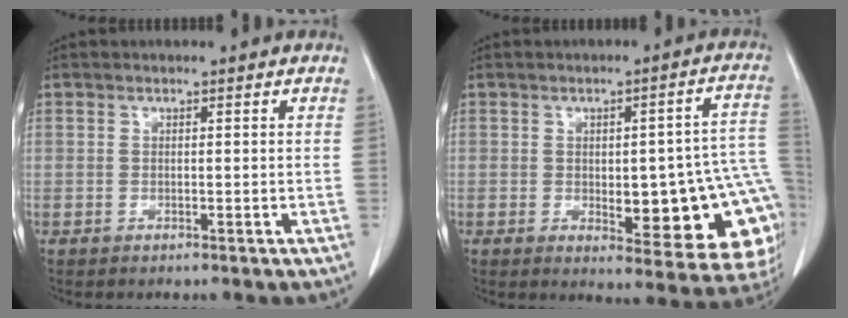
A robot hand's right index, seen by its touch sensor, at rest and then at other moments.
{"total": 18.4, "force": [-3.3, 6.2, 17.0], "torque": [-0.117, 0.028, -0.018]}